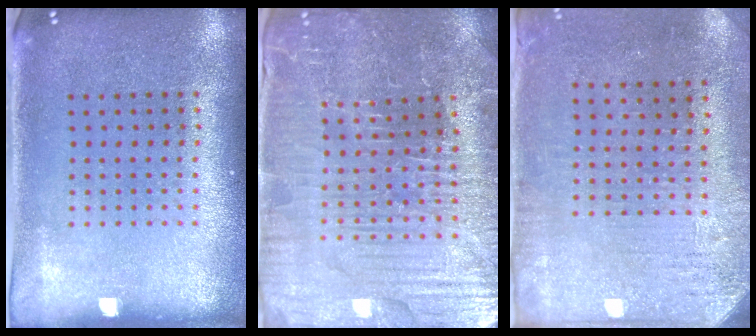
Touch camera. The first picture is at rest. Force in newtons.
{"total": 4.2, "press": 4.2, "slide": 0.7}
{"total": 3.1, "press": 2.6, "slide": 1.7}